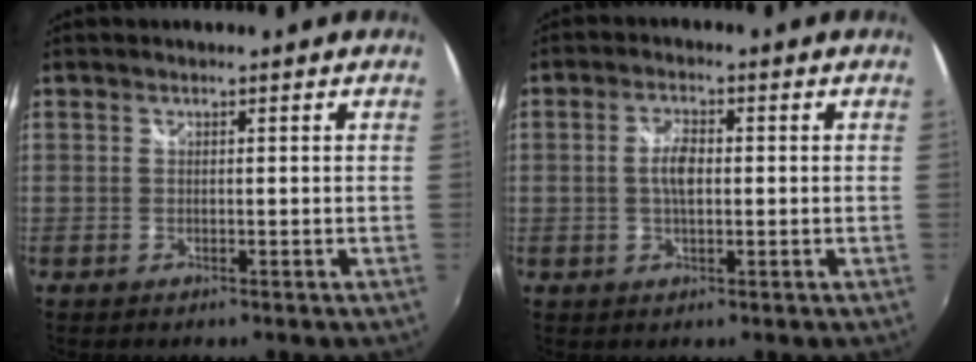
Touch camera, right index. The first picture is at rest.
{"total": 4.1, "force": [-0.1, 1.9, 3.6], "torque": [-0.072, 0.005, -0.002]}